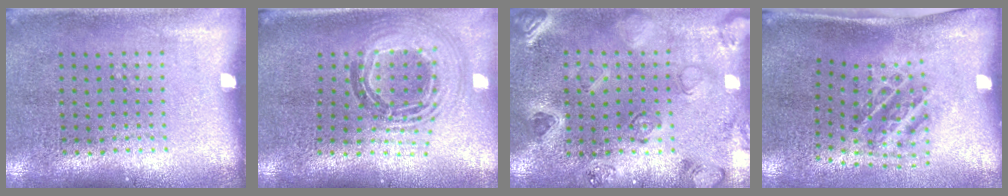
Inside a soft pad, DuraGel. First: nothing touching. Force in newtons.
{"total": 1.3, "press": 1.2, "slide": 0.6}
{"total": 1.1, "press": 1.1, "slide": 0.3}
{"total": 1.3, "press": 1.1, "slide": 0.7}